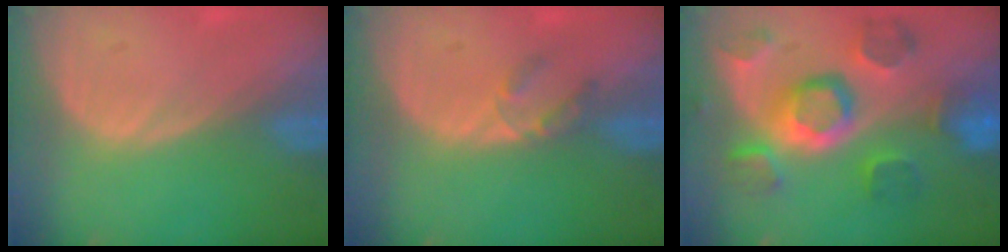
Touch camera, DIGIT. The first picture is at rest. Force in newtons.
{"total": 2.5, "press": 2.3, "slide": 1.0}
{"total": 11.3, "press": 10.0, "slide": 5.3}